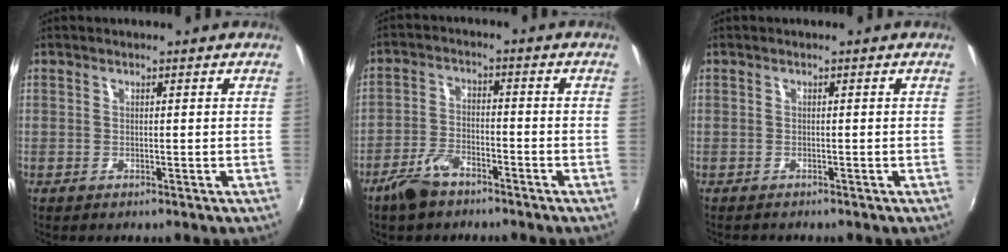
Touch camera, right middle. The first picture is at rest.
{"total": 7.0, "force": [-5.2, 3.1, 3.6], "torque": [-0.087, 0.002, -0.097]}
{"total": 0.8, "force": [-0.8, 0.1, -0.1], "torque": [-0.003, -0.002, -0.015]}